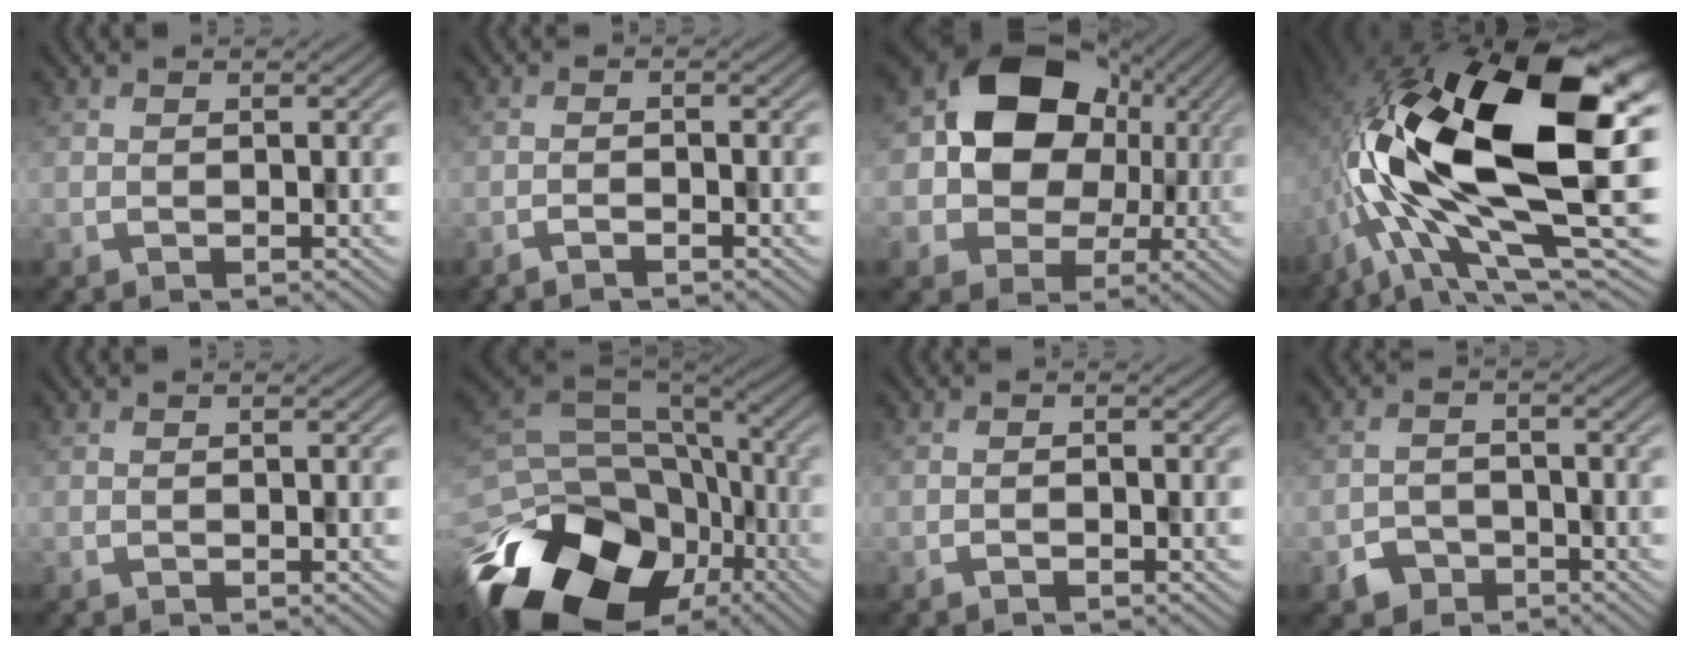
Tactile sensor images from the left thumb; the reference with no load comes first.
{"total": 1.3, "force": [-1.0, 0.0, 0.9], "torque": [-0.011, 0.006, -0.025]}
{"total": 12.4, "force": [1.5, 10.1, 7.0], "torque": [-0.123, 0.004, 0.008]}
{"total": 22.2, "force": [-0.3, 9.9, 19.8], "torque": [-0.410, -0.034, -0.004]}
{"total": 0.0}
{"total": 20.3, "force": [-11.0, 13.6, 10.4], "torque": [-0.246, -0.049, -0.167]}
{"total": 0.7, "force": [-0.5, -0.1, 0.4], "torque": [-0.008, 0.003, -0.011]}
{"total": 3.0, "force": [-2.3, 1.8, 0.9], "torque": [-0.019, -0.001, -0.048]}